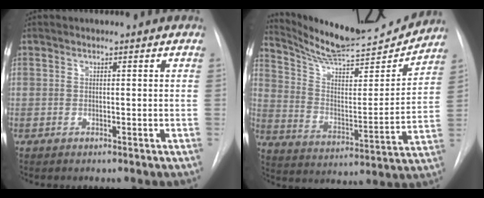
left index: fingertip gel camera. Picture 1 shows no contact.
{"total": 18.6, "force": [17.9, 1.1, 4.8], "torque": [-0.094, -0.041, 0.277]}